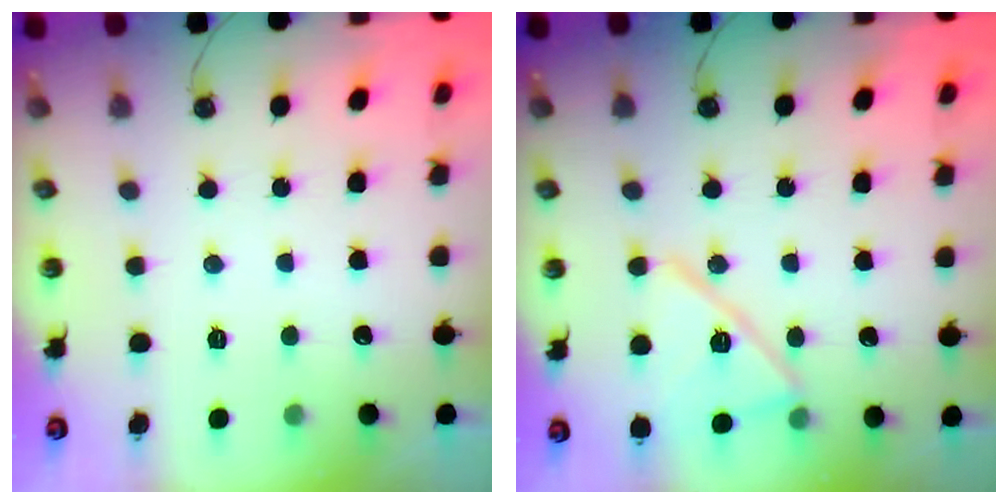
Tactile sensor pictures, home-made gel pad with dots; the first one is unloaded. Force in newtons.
{"total": 14.8, "press": 14.7, "slide": 1.8}